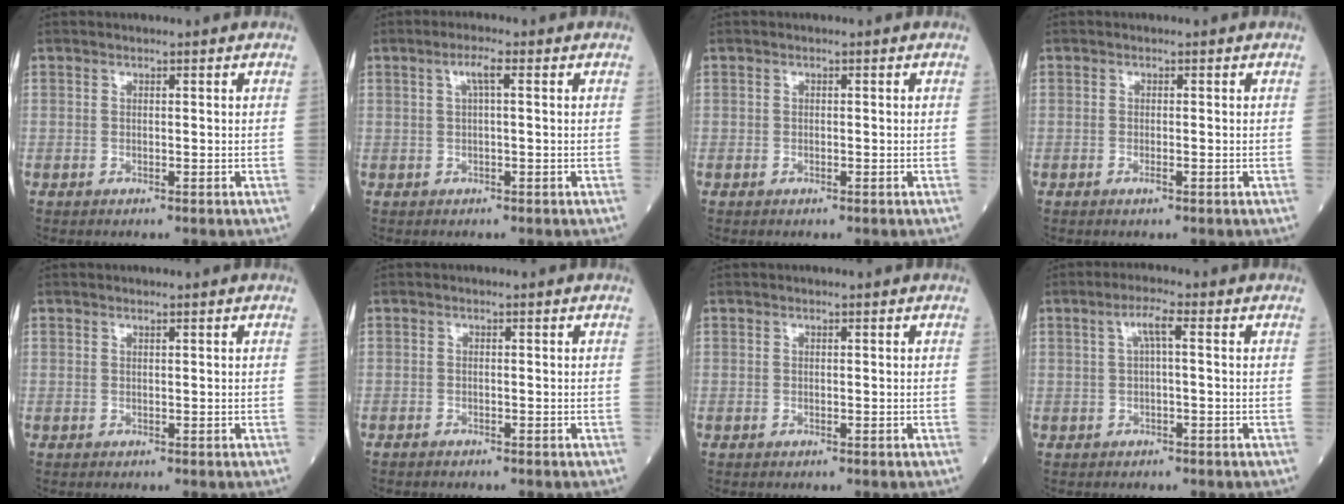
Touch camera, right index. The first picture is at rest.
{"total": 2.5, "force": [0.8, 0.2, 2.3], "torque": [-0.047, 0.009, 0.015]}
{"total": 0.0}
{"total": 0.9, "force": [-0.4, 0.1, 0.8], "torque": [-0.017, -0.002, -0.007]}
{"total": 0.0}
{"total": 0.8, "force": [-0.8, 0.2, 0.2], "torque": [-0.008, 0.000, -0.014]}
{"total": 0.0}
{"total": 3.1, "force": [0.7, 0.3, 3.0], "torque": [-0.057, 0.012, 0.013]}